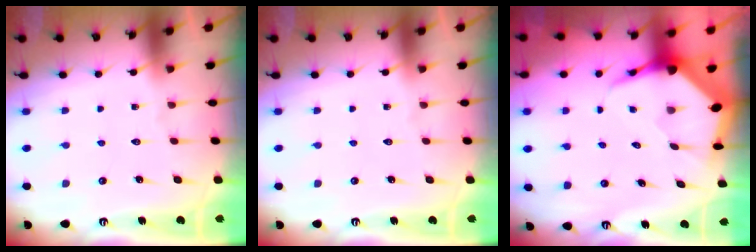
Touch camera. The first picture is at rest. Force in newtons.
{"total": 0.0}
{"total": 5.6, "press": 5.5, "slide": 0.8}